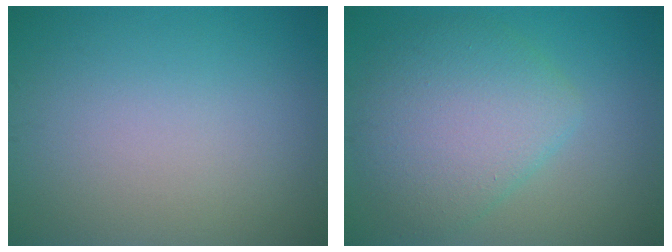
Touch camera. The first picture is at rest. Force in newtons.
{"total": 6.1, "press": 6.1, "slide": 0.2}